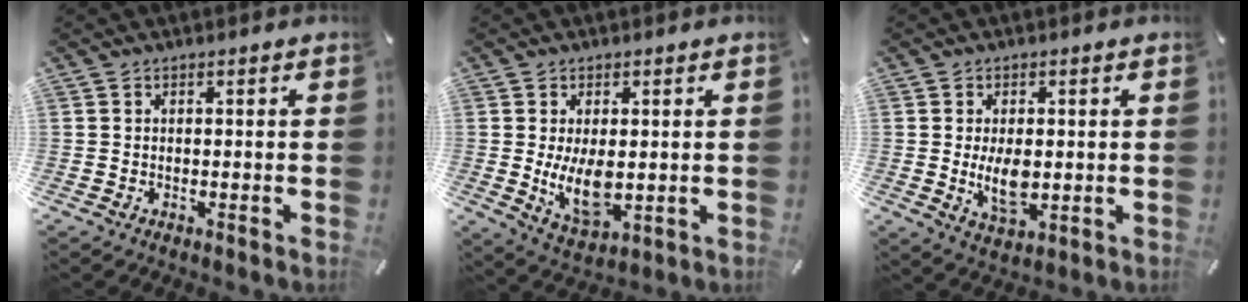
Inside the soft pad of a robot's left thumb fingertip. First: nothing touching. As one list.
[{"total": 9.2, "force": [0.1, 5.3, 7.6], "torque": [-0.147, -0.012, 0.004]}, {"total": 7.0, "force": [-0.1, 4.1, 5.7], "torque": [-0.122, -0.010, -0.009]}]